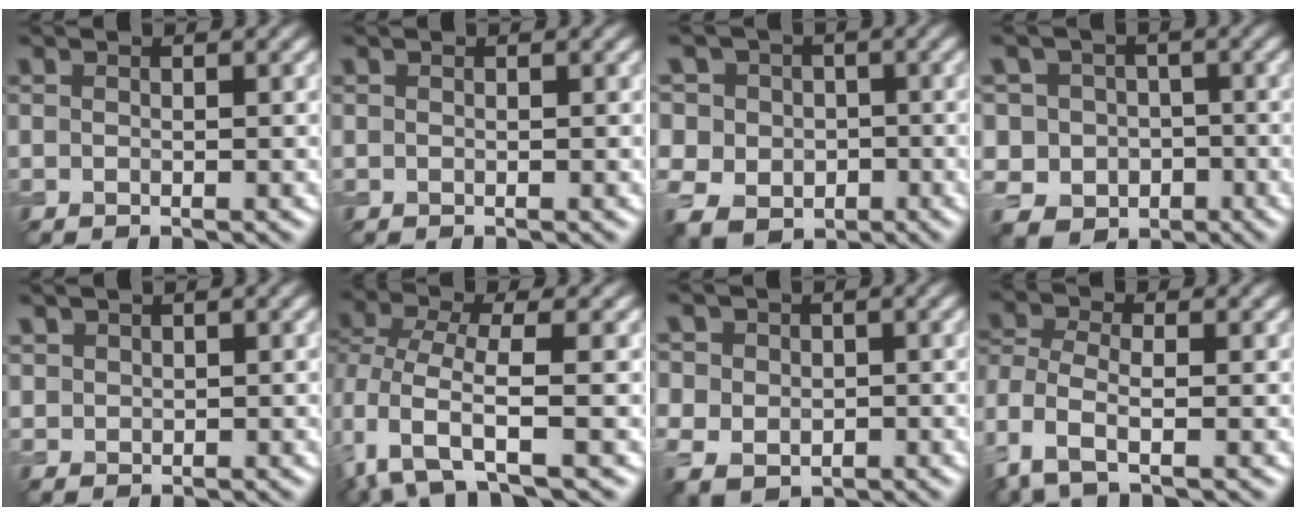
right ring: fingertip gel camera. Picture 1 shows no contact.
{"total": 0.0}
{"total": 9.5, "force": [0.6, 8.8, 3.5], "torque": [-0.099, 0.026, -0.018]}
{"total": 6.3, "force": [-1.3, 6.0, 1.4], "torque": [-0.020, 0.011, -0.052]}
{"total": 1.2, "force": [0.8, 0.8, -0.1], "torque": [0.003, -0.002, 0.022]}
{"total": 4.7, "force": [-1.0, 2.0, 4.1], "torque": [-0.091, -0.004, -0.029]}
{"total": 4.9, "force": [0.6, 4.5, 2.0], "torque": [-0.043, 0.014, -0.004]}
{"total": 4.3, "force": [-2.0, 2.1, 3.2], "torque": [-0.086, -0.002, -0.054]}